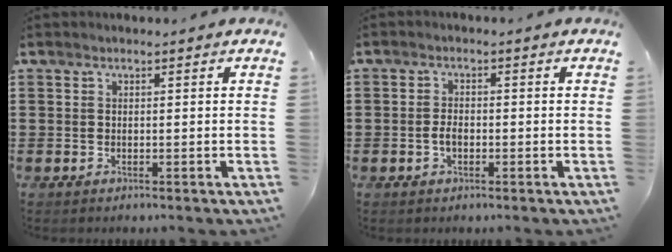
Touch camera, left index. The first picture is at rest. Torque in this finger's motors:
{"motor_torque": [0.07, 0.04, 0.06, 0.06]}